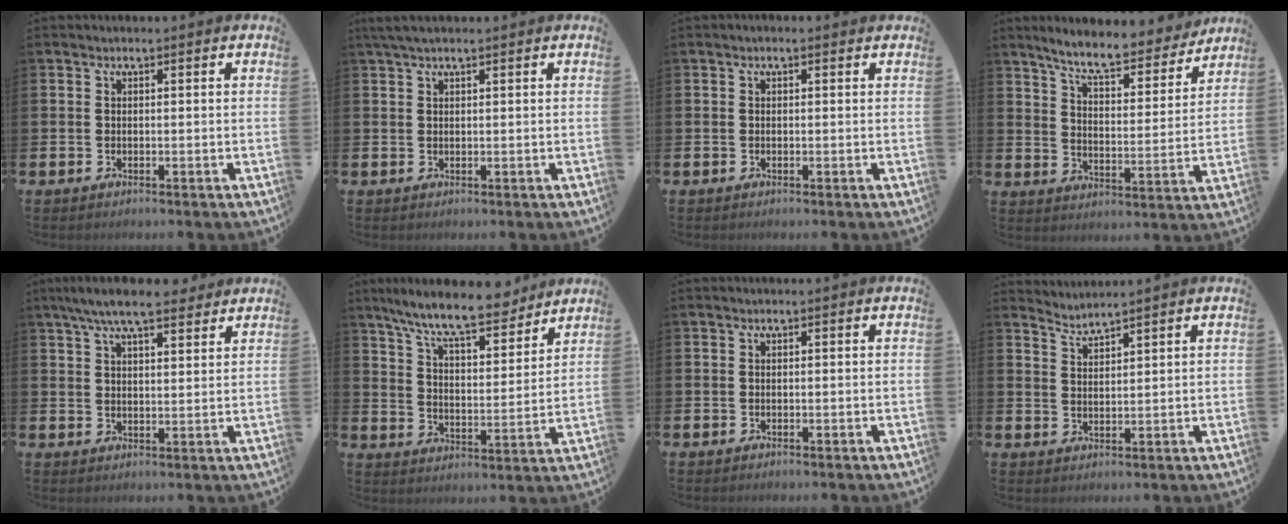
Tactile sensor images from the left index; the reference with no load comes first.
{"total": 2.0, "force": [1.4, 0.3, 1.4], "torque": [-0.031, 0.006, 0.026]}
{"total": 0.0}
{"total": 8.0, "force": [7.3, 1.3, 3.0], "torque": [-0.079, -0.047, 0.125]}
{"total": 7.1, "force": [6.2, 1.5, 3.1], "torque": [-0.070, -0.016, 0.111]}
{"total": 10.2, "force": [9.2, 1.5, 4.2], "torque": [-0.107, -0.050, 0.162]}
{"total": 0.0}
{"total": 2.6, "force": [2.5, -0.5, -0.5], "torque": [-0.005, -0.012, 0.048]}